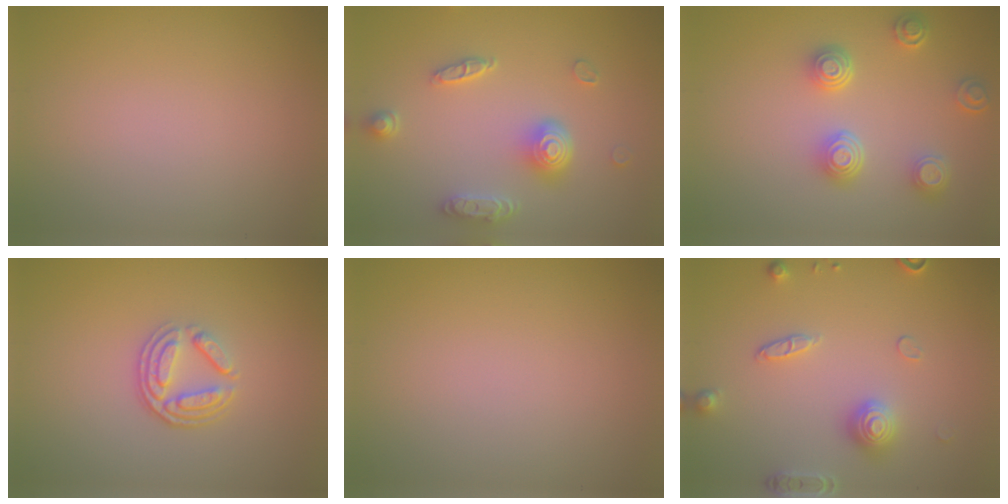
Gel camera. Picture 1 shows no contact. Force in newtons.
{"total": 4.5, "press": 3.5, "slide": 2.8}
{"total": 4.2, "press": 3.4, "slide": 2.6}
{"total": 3.8, "press": 2.7, "slide": 2.6}
{"total": 0.0}
{"total": 3.3, "press": 3.1, "slide": 1.1}